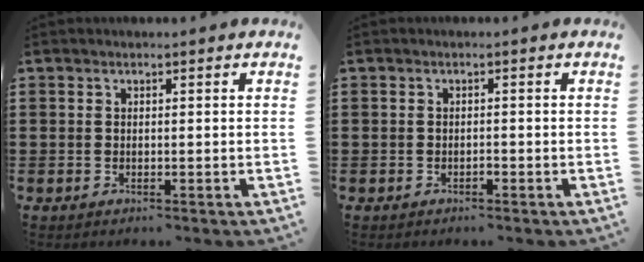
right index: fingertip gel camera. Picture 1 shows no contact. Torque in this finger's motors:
{"motor_torque": [0.25, 0.25, 0.04, 0.01]}